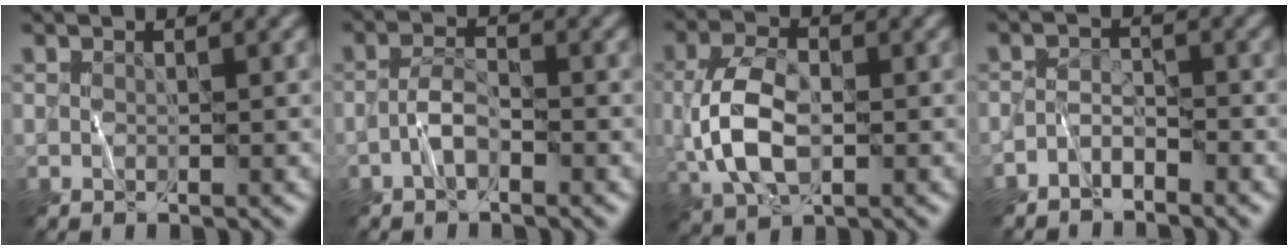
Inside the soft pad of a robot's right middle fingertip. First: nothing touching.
{"total": 1.8, "force": [-1.1, 0.6, 1.4], "torque": [-0.025, 0.010, -0.026]}
{"total": 5.9, "force": [-0.6, 3.3, 4.8], "torque": [-0.111, 0.000, -0.016]}
{"total": 2.0, "force": [-1.8, 0.6, 0.6], "torque": [-0.012, 0.007, -0.041]}